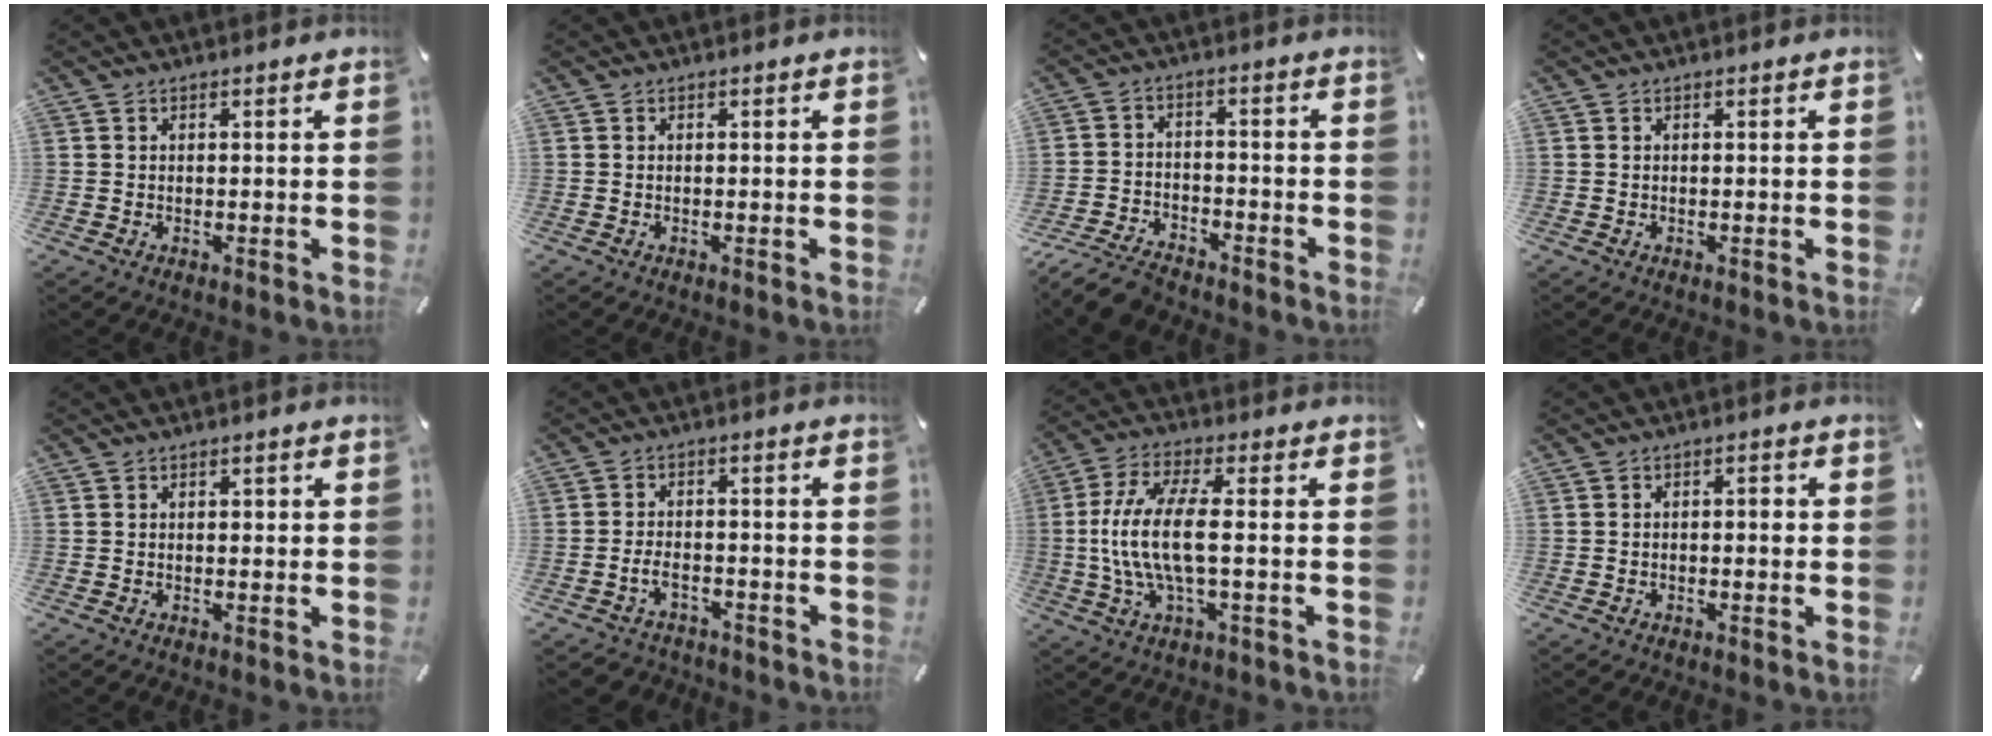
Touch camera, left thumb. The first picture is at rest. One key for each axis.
{"total": 0.0}
{"total": 7.7, "fx": -6.7, "fy": 2.5, "fz": 2.7, "tx": -0.056, "ty": 0.029, "tz": -0.130}
{"total": 0.0}
{"total": 0.7, "fx": 0.1, "fy": 0.5, "fz": 0.4, "tx": 0.000, "ty": -0.001, "tz": -0.002}
{"total": 4.4, "fx": -2.4, "fy": 2.7, "fz": 2.4, "tx": -0.055, "ty": 0.012, "tz": -0.049}
{"total": 13.3, "fx": -0.6, "fy": 4.1, "fz": 12.6, "tx": -0.261, "ty": -0.011, "tz": -0.014}
{"total": 1.8, "fx": -0.7, "fy": 0.9, "fz": 1.4, "tx": -0.027, "ty": 0.007, "tz": -0.016}